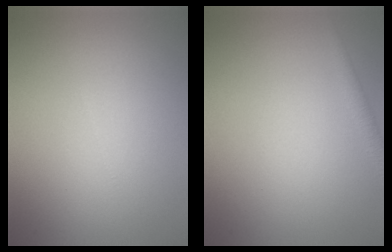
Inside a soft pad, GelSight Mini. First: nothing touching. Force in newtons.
{"total": 1.4, "press": 1.4, "slide": 0.0}